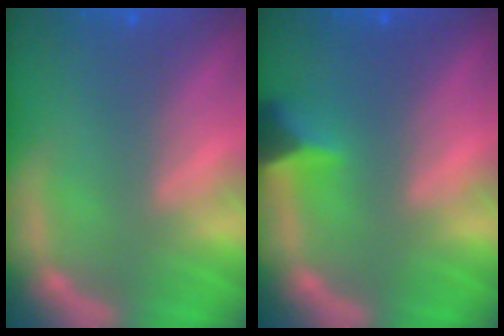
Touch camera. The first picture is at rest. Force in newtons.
{"total": 2.4}